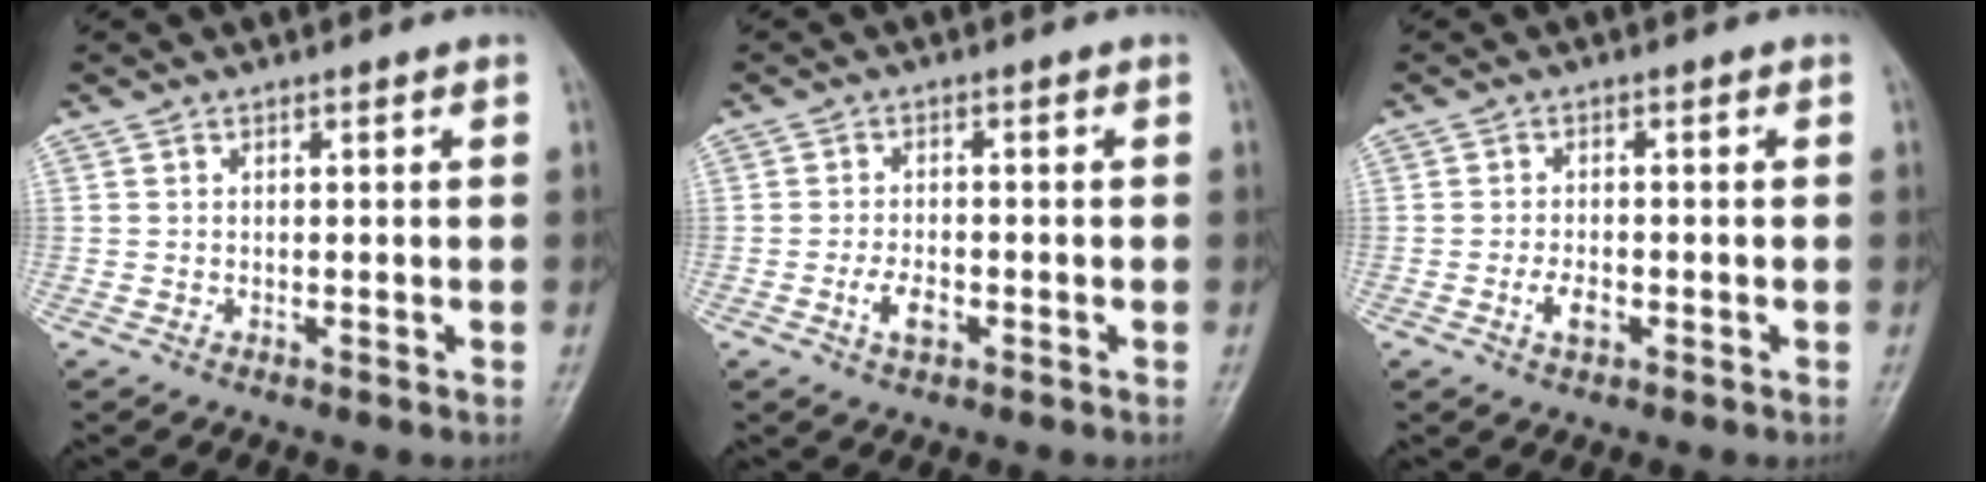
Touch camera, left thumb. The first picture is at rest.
{"total": 3.7, "force": [-1.5, 2.0, 2.7], "torque": [-0.050, 0.006, -0.026]}
{"total": 3.0, "force": [-1.1, 1.7, 2.2], "torque": [-0.040, 0.004, -0.021]}